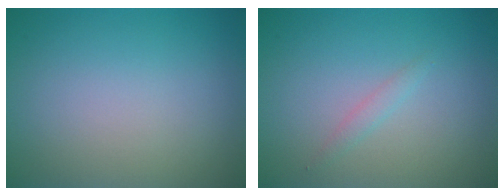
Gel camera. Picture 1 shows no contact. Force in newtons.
{"total": 0.9, "press": 0.9, "slide": 0.1}